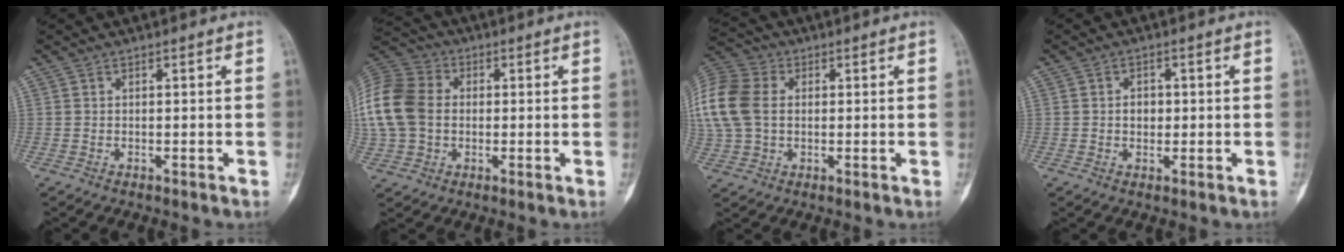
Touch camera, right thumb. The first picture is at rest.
{"total": 18.2, "force": [0.9, 14.1, 11.5], "torque": [-0.268, 0.029, 0.017]}
{"total": 18.4, "force": [2.6, 13.7, 12.0], "torque": [-0.305, 0.032, 0.053]}
{"total": 2.6, "force": [0.0, 2.0, 1.6], "torque": [-0.007, 0.004, 0.000]}